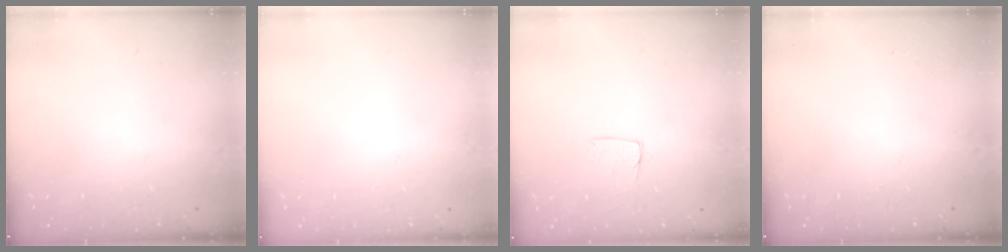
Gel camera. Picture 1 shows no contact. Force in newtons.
{"total": 0.0}
{"total": 4.4, "press": 4.4, "slide": 0.3}
{"total": 0.0}